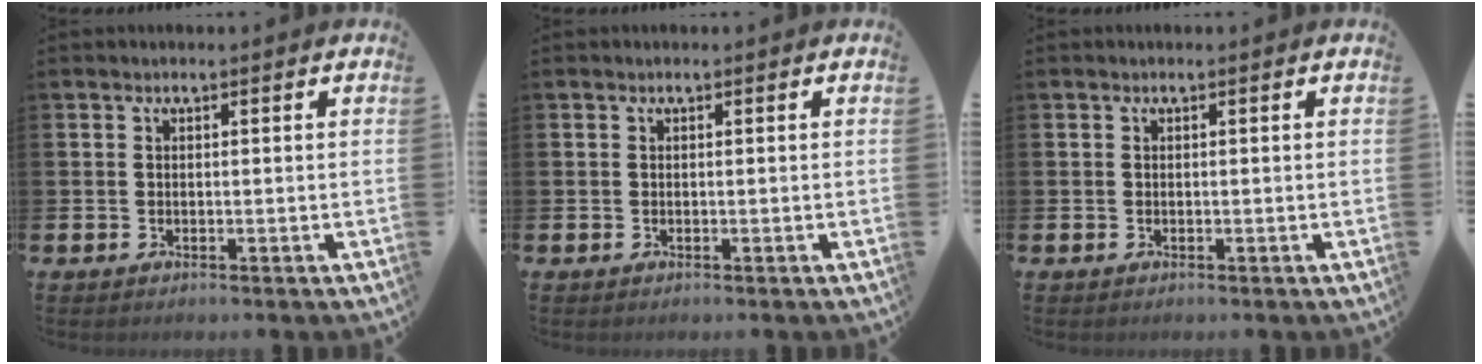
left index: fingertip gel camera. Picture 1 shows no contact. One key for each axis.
{"total": 0.0}
{"total": 0.0}